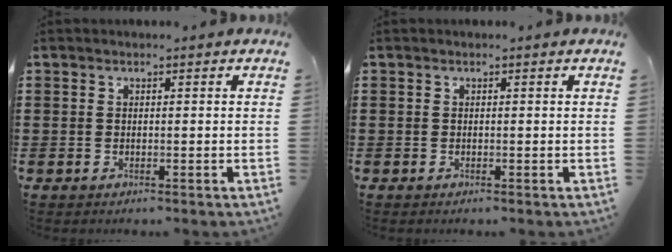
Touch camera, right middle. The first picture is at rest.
{"total": 0.0}